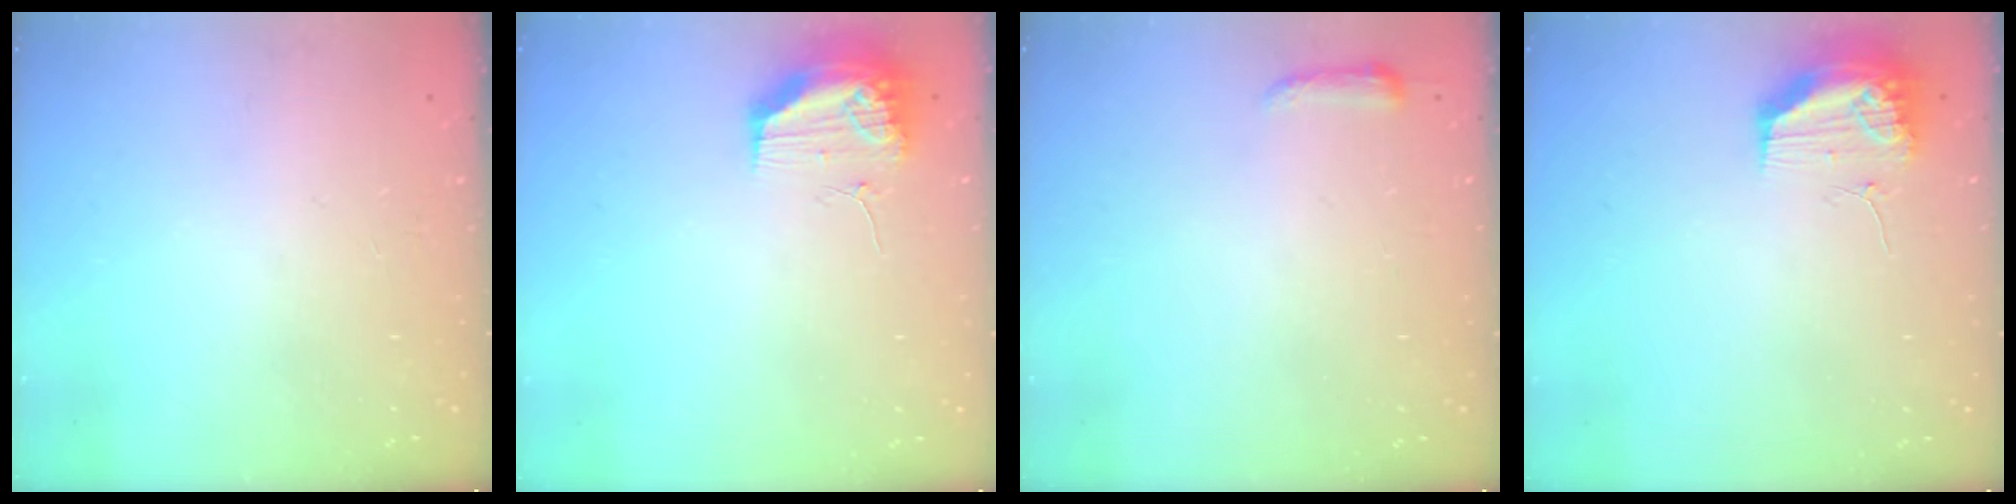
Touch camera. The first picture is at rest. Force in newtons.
{"total": 19.1, "press": 13.1, "slide": 13.9}
{"total": 3.3, "press": 3.2, "slide": 0.8}
{"total": 19.1, "press": 13.1, "slide": 13.9}